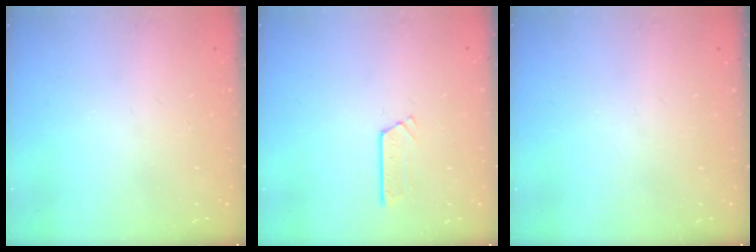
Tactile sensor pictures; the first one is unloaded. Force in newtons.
{"total": 2.5, "press": 2.5, "slide": 0.2}
{"total": 0.0}